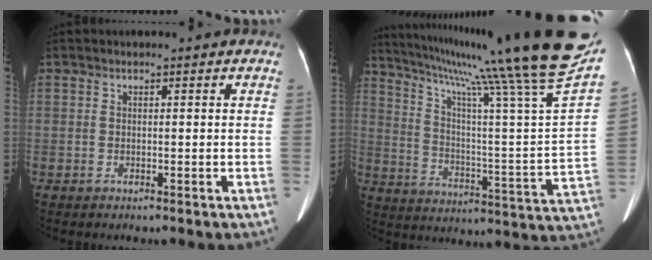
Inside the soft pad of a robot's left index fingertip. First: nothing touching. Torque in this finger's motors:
{"motor_torque": [1.11, -1.03, 0.66, 0.21]}